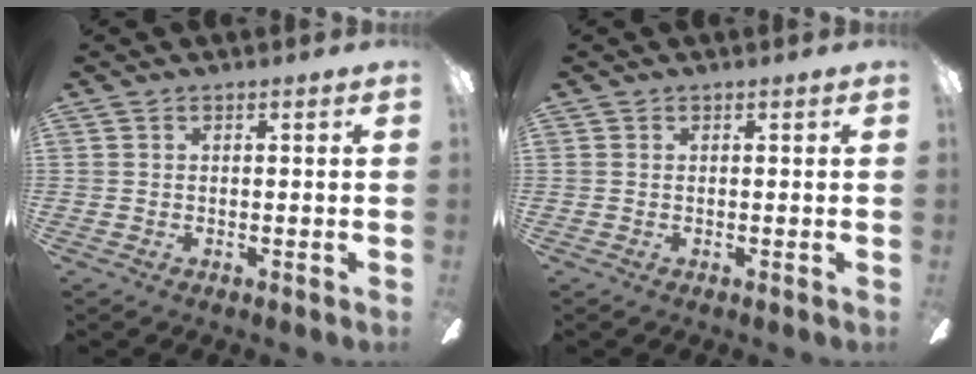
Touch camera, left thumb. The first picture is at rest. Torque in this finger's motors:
{"motor_torque": [0.00, 0.00, 0.02, 0.06, 0.00]}